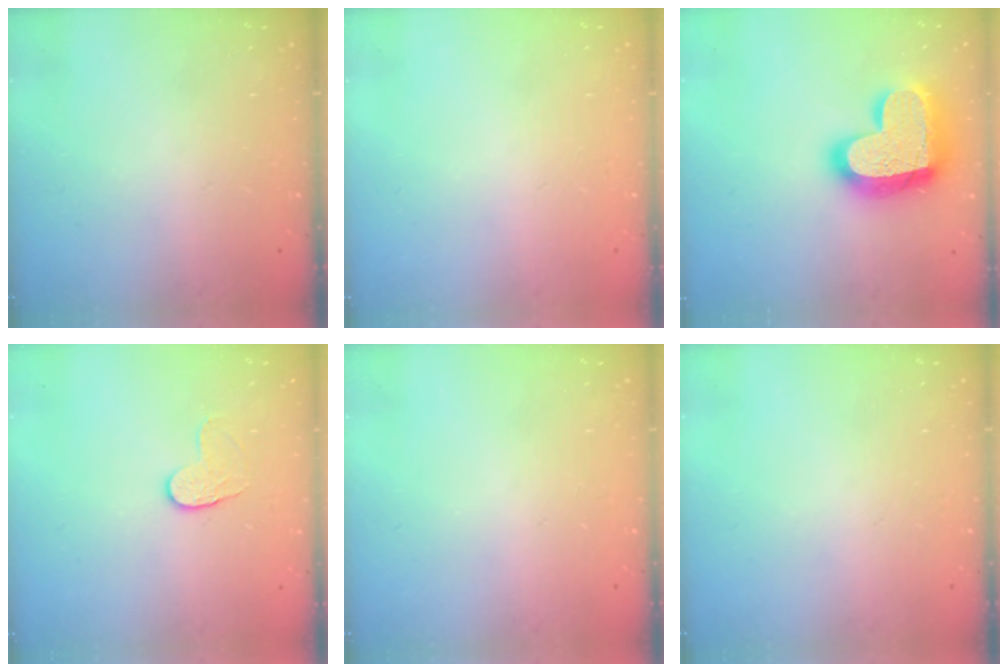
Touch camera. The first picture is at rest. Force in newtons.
{"total": 0.0}
{"total": 21.5, "press": 21.5, "slide": 1.6}
{"total": 4.3, "press": 4.3, "slide": 0.4}
{"total": 0.0}
{"total": 0.0}